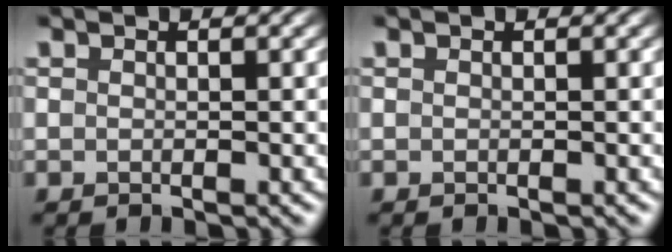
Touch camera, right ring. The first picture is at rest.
{"total": 0.0}